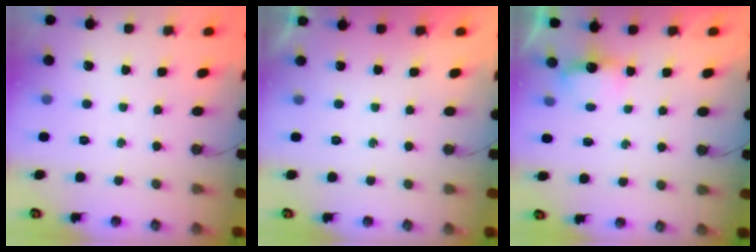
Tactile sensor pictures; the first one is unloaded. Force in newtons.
{"total": 0.0}
{"total": 4.6, "press": 4.5, "slide": 0.8}